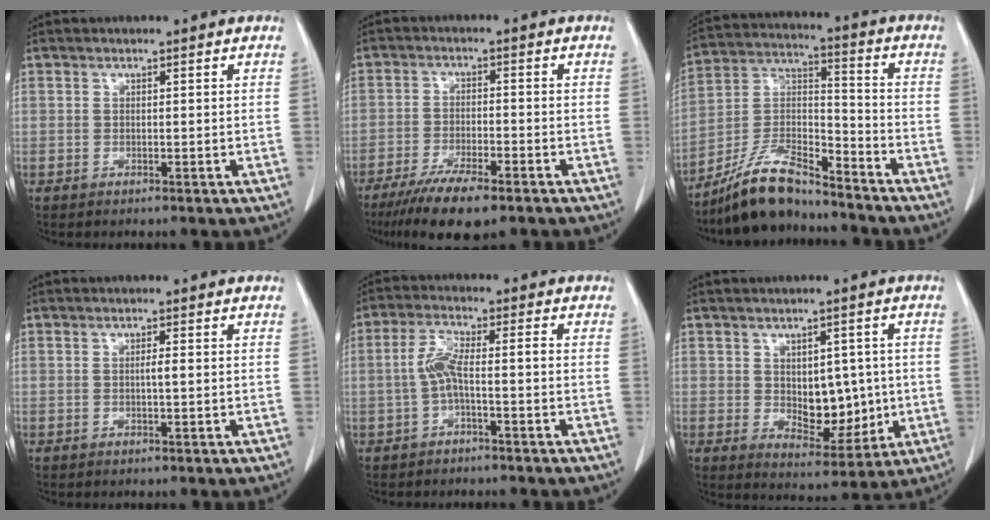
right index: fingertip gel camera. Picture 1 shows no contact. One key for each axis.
{"total": 9.7, "fx": -7.0, "fy": 1.8, "fz": 6.6, "tx": -0.110, "ty": -0.020, "tz": -0.111}
{"total": 12.0, "fx": -10.6, "fy": 2.4, "fz": 5.2, "tx": -0.106, "ty": 0.008, "tz": -0.198}
{"total": 1.1, "fx": 0.0, "fy": 0.0, "fz": 1.1, "tx": -0.022, "ty": 0.000, "tz": -0.001}
{"total": 4.9, "fx": -1.1, "fy": 0.8, "fz": 4.7, "tx": -0.101, "ty": 0.017, "tz": -0.023}
{"total": 8.0, "fx": -0.1, "fy": 4.5, "fz": 6.6, "tx": -0.086, "ty": 0.000, "tz": 0.015}